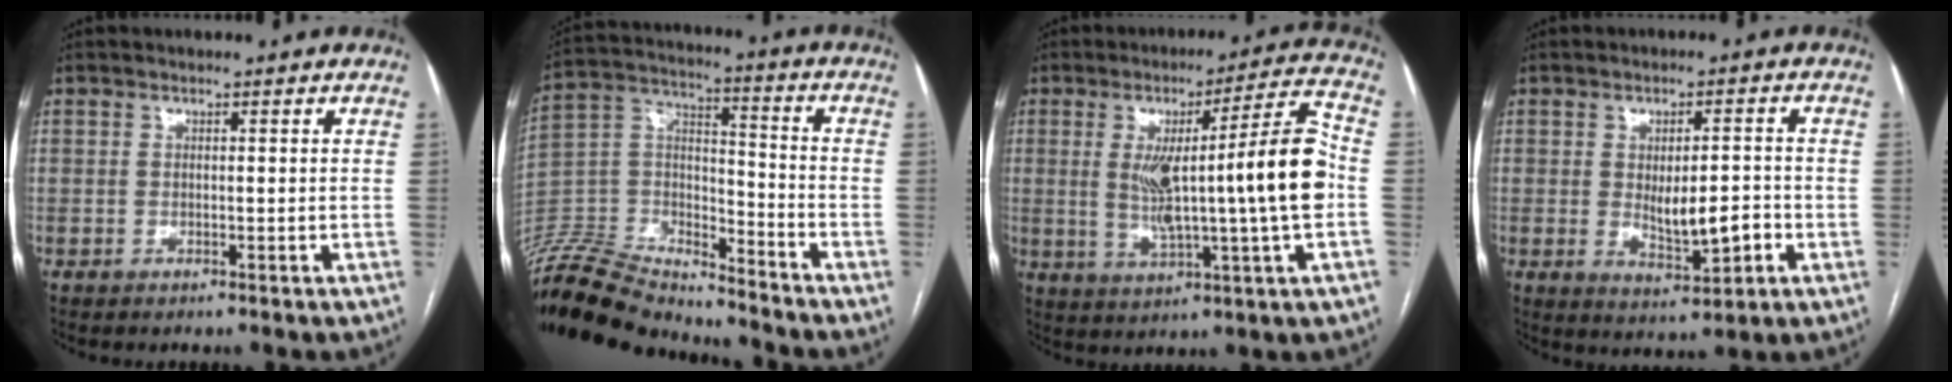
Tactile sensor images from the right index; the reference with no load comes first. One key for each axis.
{"total": 19.7, "fx": -18.8, "fy": 3.9, "fz": 4.4, "tx": -0.091, "ty": 0.035, "tz": -0.325}
{"total": 15.6, "fx": -0.3, "fy": -0.4, "fz": 15.6, "tx": -0.252, "ty": 0.009, "tz": -0.004}
{"total": 5.5, "fx": -1.0, "fy": 1.4, "fz": 5.2, "tx": -0.084, "ty": -0.007, "tz": -0.008}